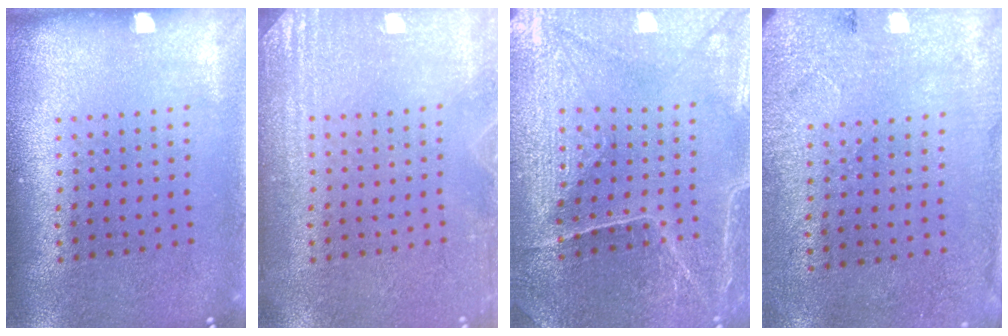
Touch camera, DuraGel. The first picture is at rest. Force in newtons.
{"total": 2.7, "press": 2.7, "slide": 0.3}
{"total": 2.9, "press": 2.9, "slide": 0.2}
{"total": 2.7, "press": 2.2, "slide": 1.5}